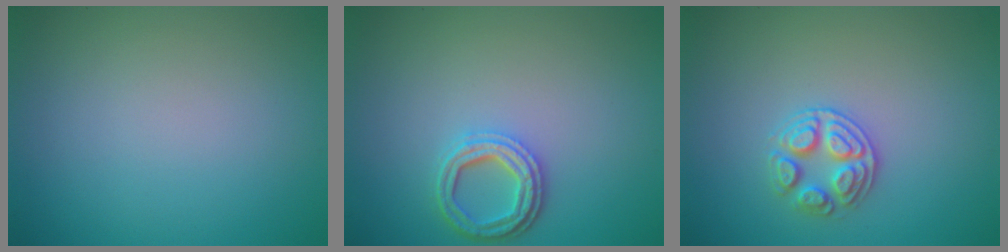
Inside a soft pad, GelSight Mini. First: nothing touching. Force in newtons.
{"total": 3.2, "press": 2.8, "slide": 1.6}
{"total": 2.6, "press": 2.6, "slide": 0.6}